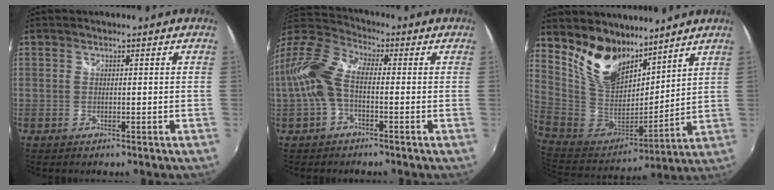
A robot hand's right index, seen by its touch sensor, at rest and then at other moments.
{"total": 12.1, "force": [-1.4, 5.9, 10.4], "torque": [-0.225, 0.018, -0.036]}
{"total": 17.1, "force": [11.9, 9.2, 8.0], "torque": [-0.176, 0.005, 0.240]}